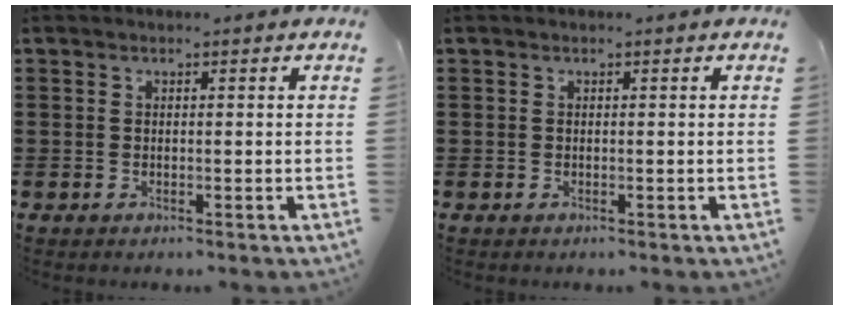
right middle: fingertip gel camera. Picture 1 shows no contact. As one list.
[{"total": 0.0}]